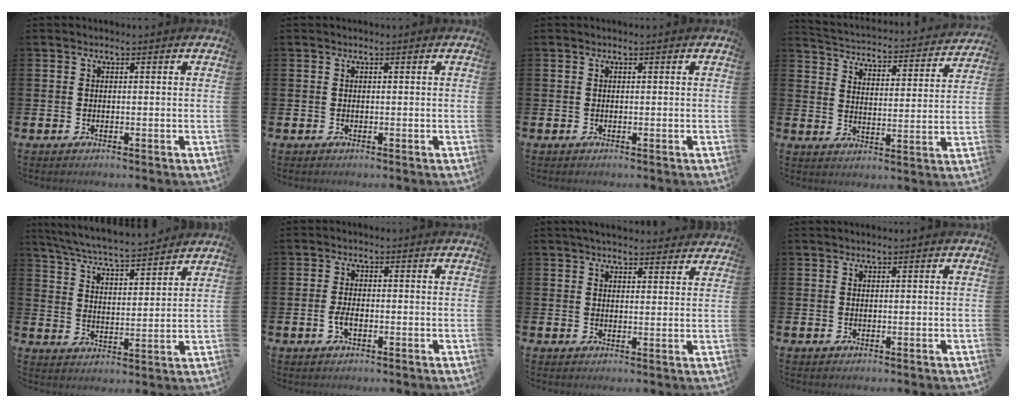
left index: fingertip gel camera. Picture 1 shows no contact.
{"total": 0.0}
{"total": 0.0}
{"total": 3.7, "force": [3.6, 0.7, 0.4], "torque": [-0.031, -0.040, 0.053]}
{"total": 6.4, "force": [6.2, 0.3, 1.4], "torque": [-0.054, -0.045, 0.107]}
{"total": 2.2, "force": [-0.7, 1.1, 1.8], "torque": [-0.029, 0.001, -0.015]}
{"total": 4.0, "force": [3.8, 0.7, 0.8], "torque": [-0.019, -0.015, 0.070]}
{"total": 0.0}